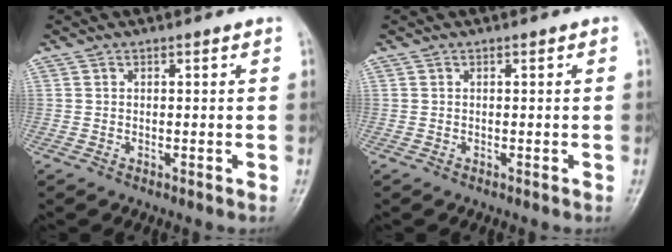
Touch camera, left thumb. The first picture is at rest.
{"total": 0.0}